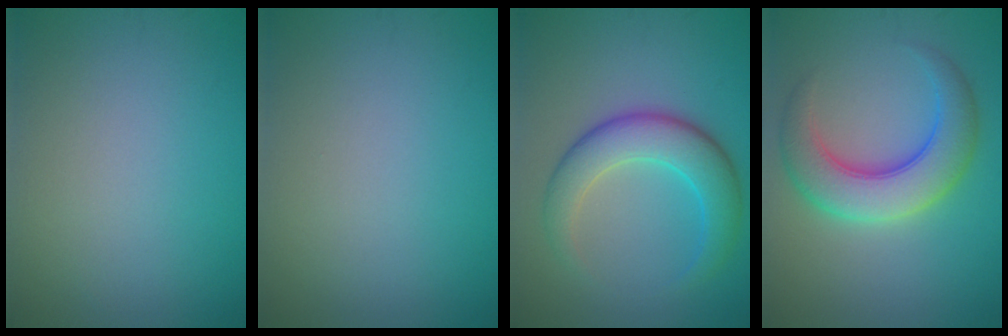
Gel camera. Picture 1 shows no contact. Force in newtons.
{"total": 0.0}
{"total": 5.6, "press": 5.6, "slide": 0.1}
{"total": 6.4, "press": 6.4, "slide": 0.1}